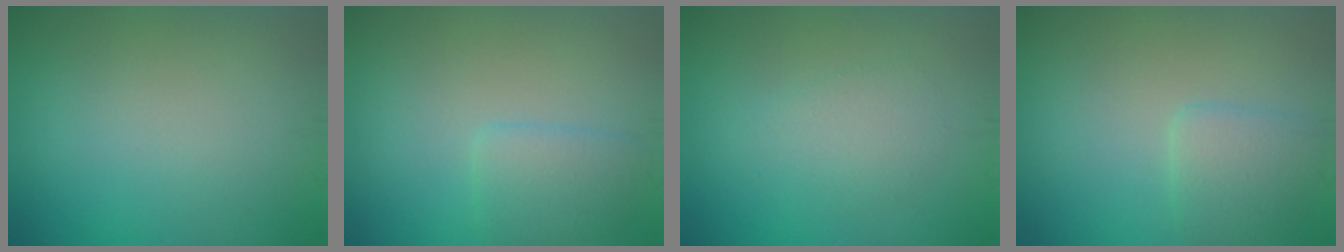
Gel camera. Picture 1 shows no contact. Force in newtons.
{"total": 2.6, "press": 2.6, "slide": 0.1}
{"total": 2.2, "press": 2.2, "slide": 0.1}
{"total": 2.6, "press": 2.6, "slide": 0.1}